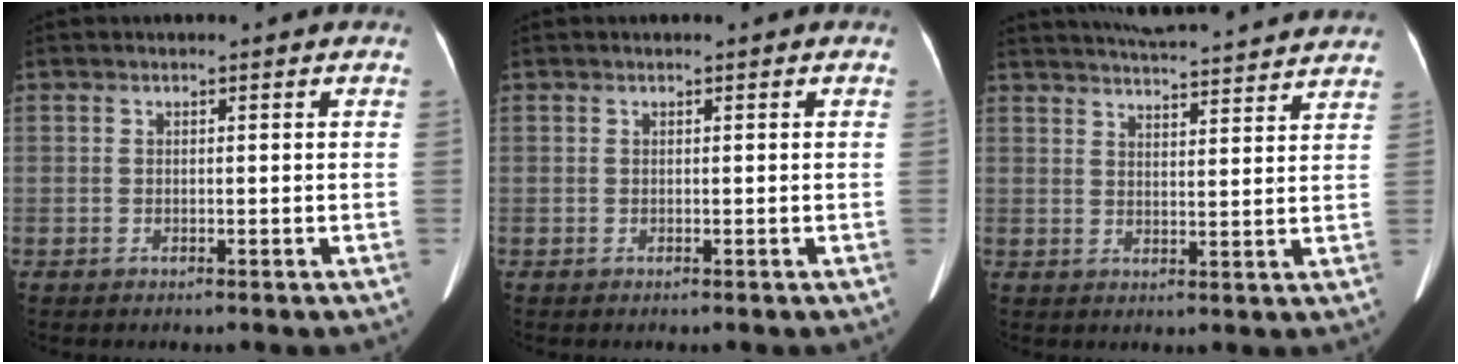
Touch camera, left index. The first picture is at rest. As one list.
[{"total": 0.0}, {"total": 17.6, "force": [16.5, 1.4, 6.1], "torque": [-0.093, 0.018, 0.215]}]